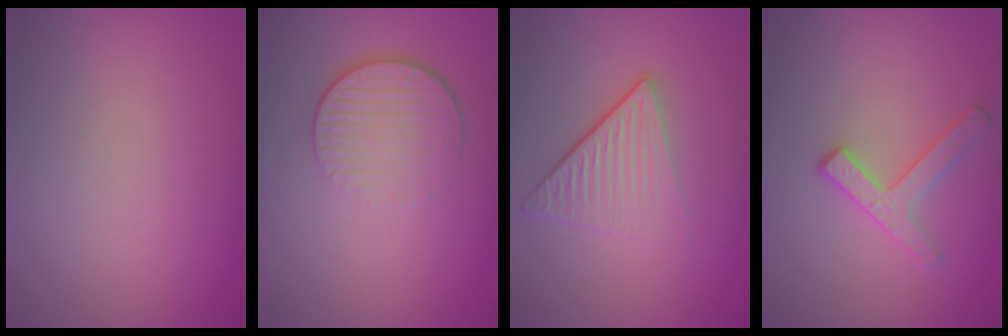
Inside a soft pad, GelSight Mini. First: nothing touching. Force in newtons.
{"total": 4.3, "press": 2.9, "slide": 3.2}
{"total": 4.7, "press": 2.9, "slide": 3.7}
{"total": 2.6, "press": 2.4, "slide": 0.9}